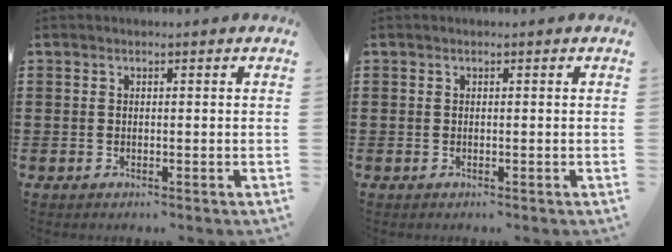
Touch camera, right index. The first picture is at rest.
{"total": 0.0}